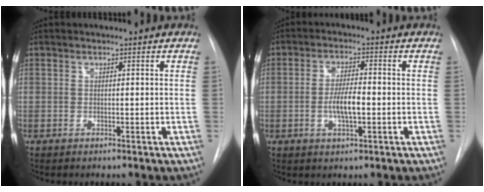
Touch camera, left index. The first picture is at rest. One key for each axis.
{"total": 5.0, "fx": -0.9, "fy": 1.1, "fz": 4.8, "tx": -0.095, "ty": -0.001, "tz": -0.016}